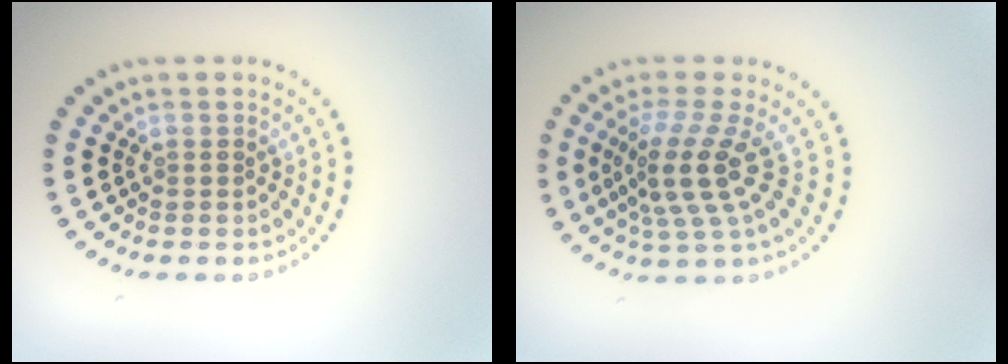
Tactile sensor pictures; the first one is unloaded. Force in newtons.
{"total": 4.3, "press": 3.1, "slide": 3.0}